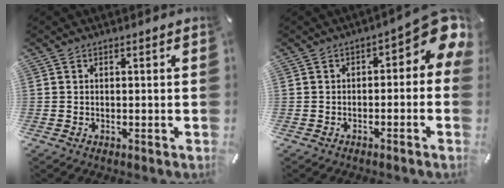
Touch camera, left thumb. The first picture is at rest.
{"total": 8.3, "force": [2.3, 3.8, 7.0], "torque": [-0.084, -0.028, 0.034]}